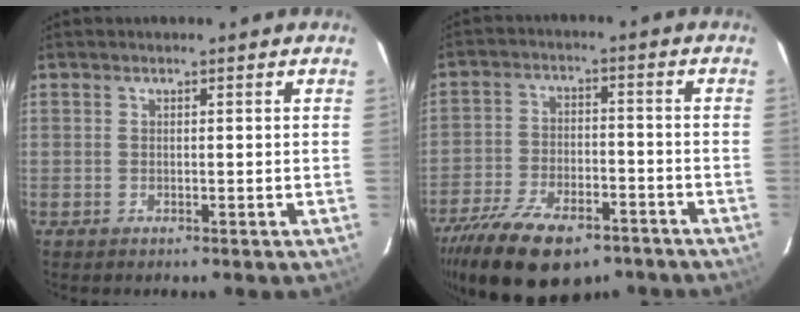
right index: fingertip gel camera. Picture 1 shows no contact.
{"total": 19.4, "force": [-13.3, 8.8, 11.1], "torque": [-0.234, -0.027, -0.212]}